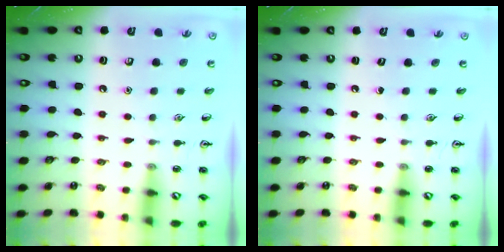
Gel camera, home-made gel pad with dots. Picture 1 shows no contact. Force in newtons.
{"total": 0.0}